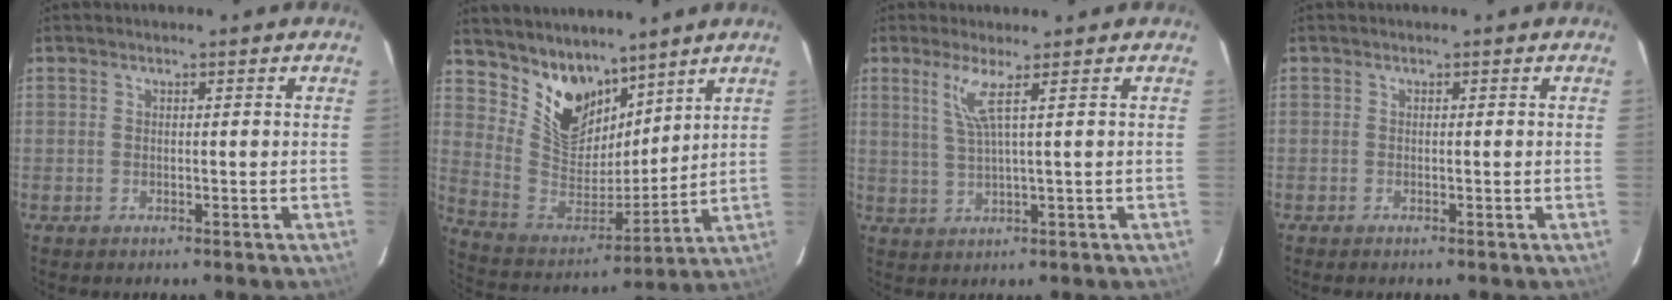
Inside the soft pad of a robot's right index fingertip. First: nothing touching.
{"total": 14.2, "force": [10.3, 7.9, 5.7], "torque": [-0.118, -0.003, 0.205]}
{"total": 4.1, "force": [1.9, -0.9, 3.5], "torque": [-0.067, -0.005, 0.043]}
{"total": 0.5, "force": [-0.5, 0.1, 0.2], "torque": [-0.004, -0.001, -0.009]}